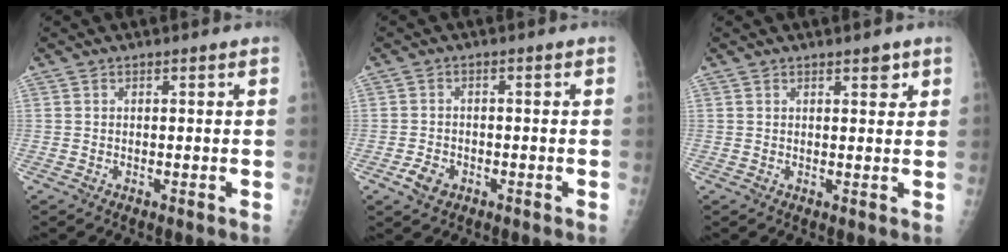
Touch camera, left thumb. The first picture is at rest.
{"total": 3.5, "force": [-1.8, 2.4, 1.7], "torque": [-0.026, 0.008, -0.029]}
{"total": 2.2, "force": [1.4, 1.0, 1.5], "torque": [-0.008, -0.006, 0.017]}